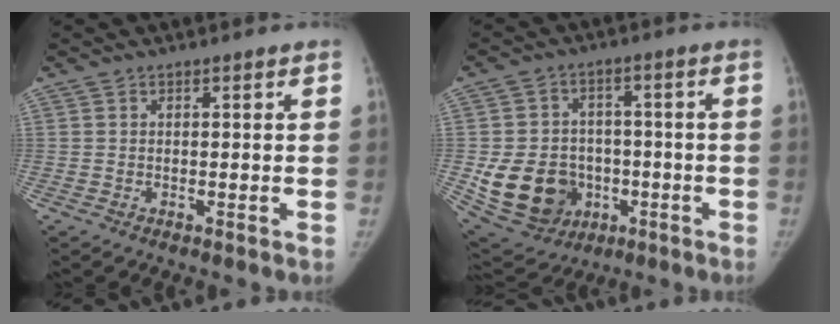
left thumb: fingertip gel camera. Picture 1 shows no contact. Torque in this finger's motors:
{"motor_torque": [1.09, 1.35, 0.49, -0.45, 0.33]}